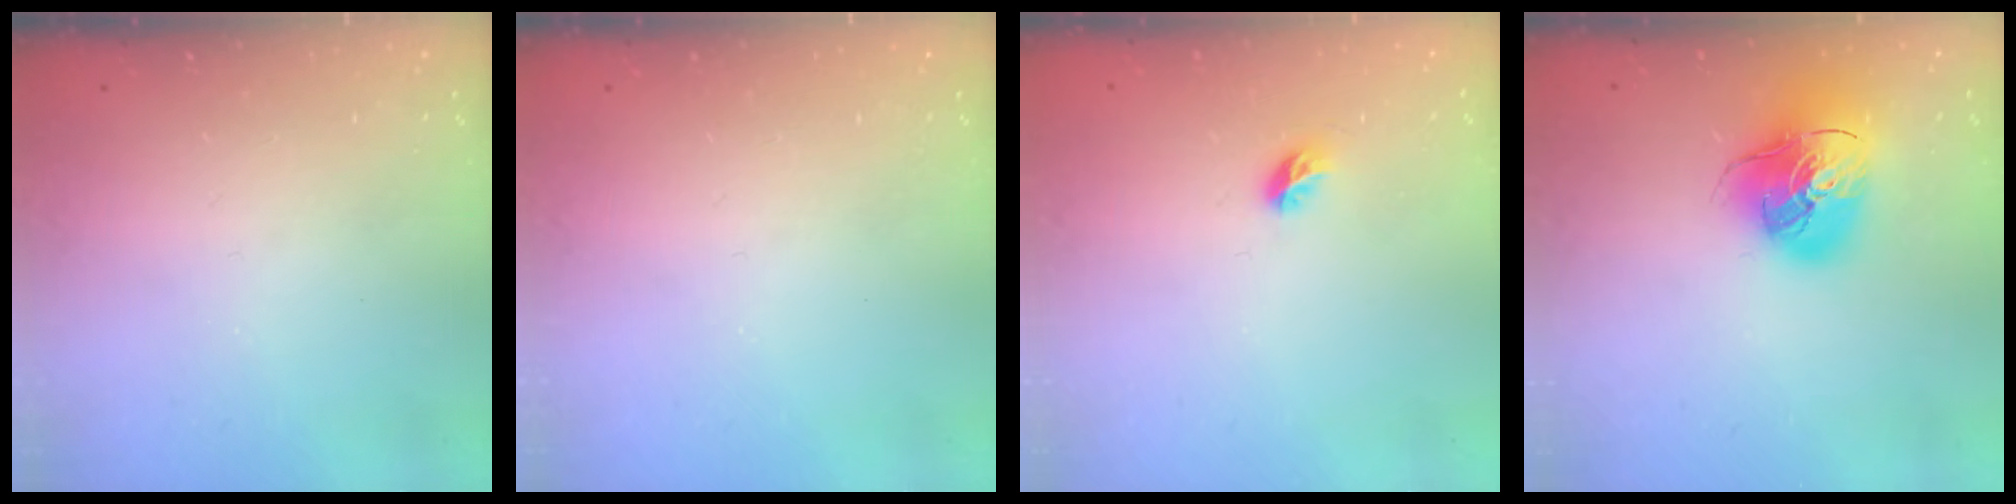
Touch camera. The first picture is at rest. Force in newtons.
{"total": 0.0}
{"total": 5.4, "press": 5.2, "slide": 1.4}
{"total": 17.4, "press": 17.2, "slide": 2.7}